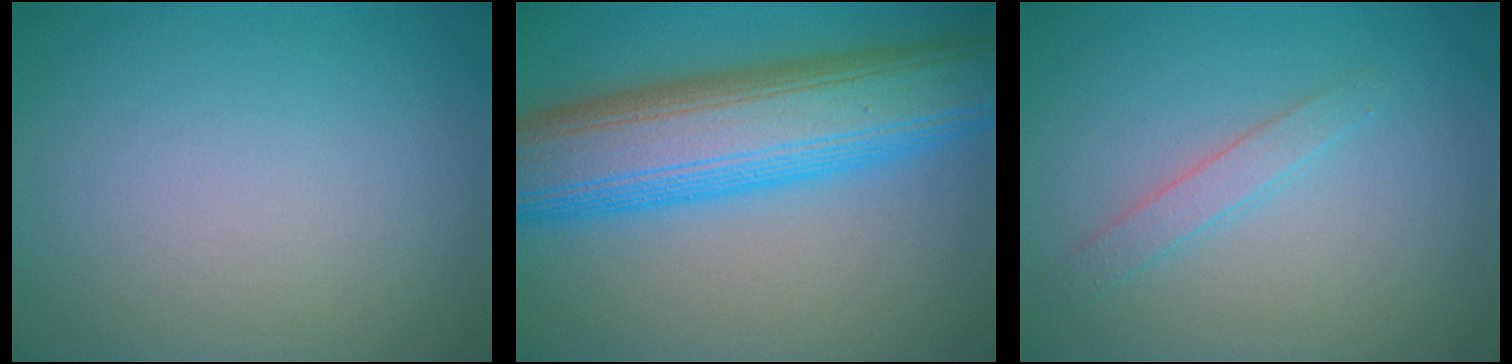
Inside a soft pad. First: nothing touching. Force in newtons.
{"total": 12.5, "press": 12.5, "slide": 0.0}
{"total": 1.6, "press": 1.6, "slide": 0.0}